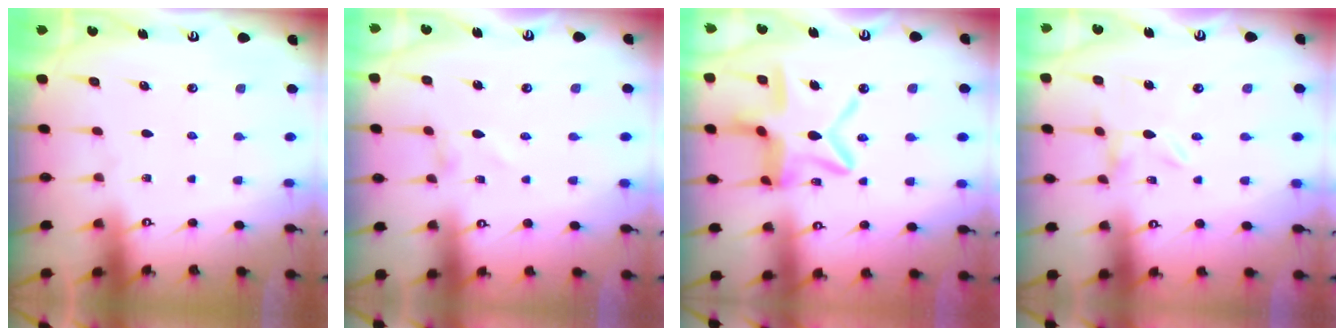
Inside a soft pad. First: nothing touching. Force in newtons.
{"total": 0.0}
{"total": 16.3, "press": 16.2, "slide": 1.5}
{"total": 0.0}